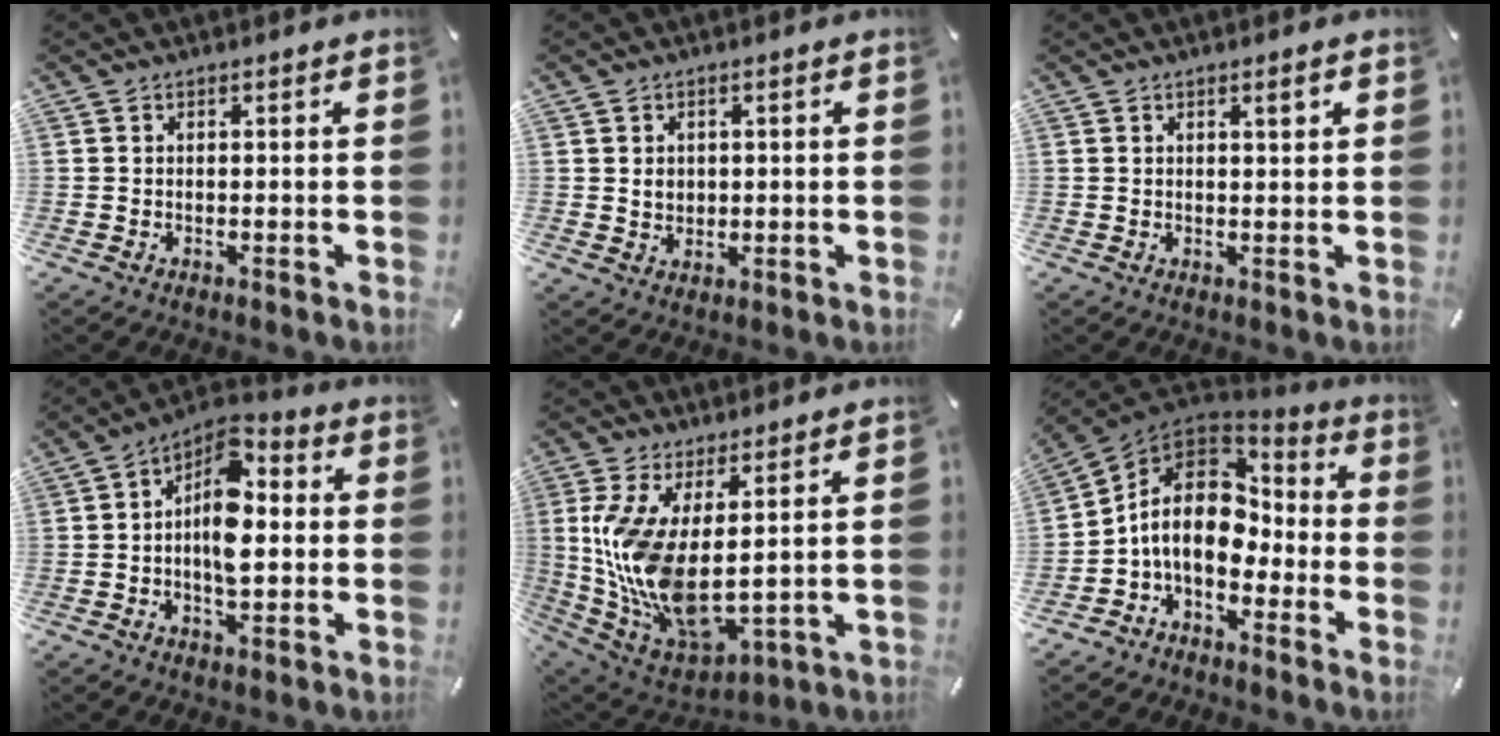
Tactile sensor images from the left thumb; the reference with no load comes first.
{"total": 2.6, "force": [0.6, 2.5, 0.7], "torque": [-0.012, 0.000, 0.009]}
{"total": 2.4, "force": [1.2, 0.5, 2.1], "torque": [-0.034, 0.000, 0.017]}
{"total": 11.3, "force": [0.2, 6.6, 9.2], "torque": [-0.167, -0.018, 0.002]}
{"total": 13.9, "force": [2.6, 6.9, 11.8], "torque": [-0.257, -0.041, 0.056]}
{"total": 12.8, "force": [-1.4, 9.6, 8.3], "torque": [-0.173, 0.011, -0.028]}